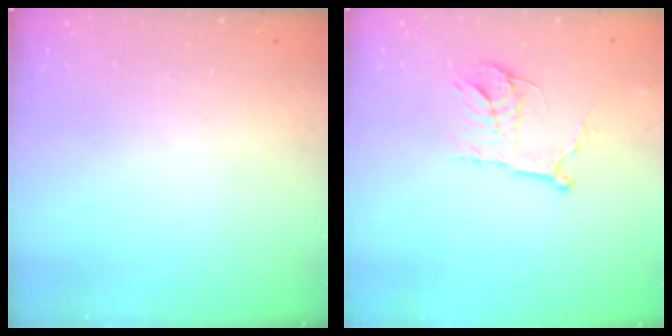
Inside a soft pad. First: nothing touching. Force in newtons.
{"total": 11.2, "press": 11.1, "slide": 0.7}